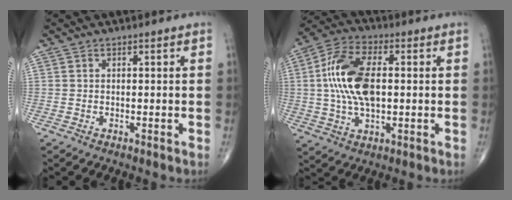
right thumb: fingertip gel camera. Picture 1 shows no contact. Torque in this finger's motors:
{"motor_torque": [1.53, 2.72, 1.81, 0.07, 0.21]}